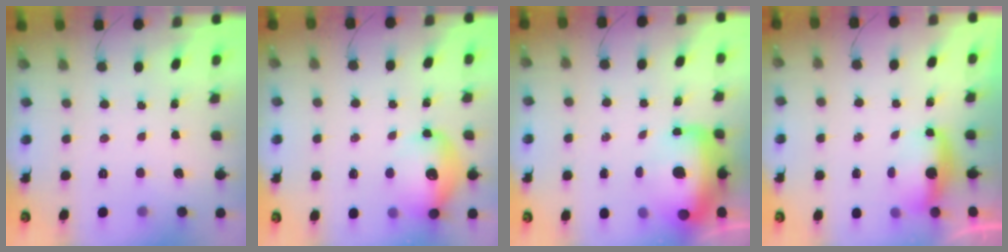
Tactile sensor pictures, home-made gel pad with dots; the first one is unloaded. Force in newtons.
{"total": 13.0, "press": 12.5, "slide": 3.7}
{"total": 23.0, "press": 19.1, "slide": 12.8}
{"total": 5.7, "press": 5.7, "slide": 0.4}